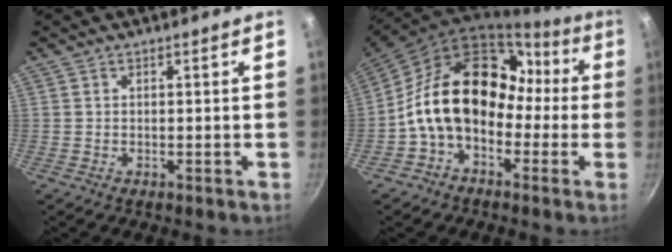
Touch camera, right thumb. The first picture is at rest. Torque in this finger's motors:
{"motor_torque": [0.54, 3.44, 2.04, -0.53, 0.30]}